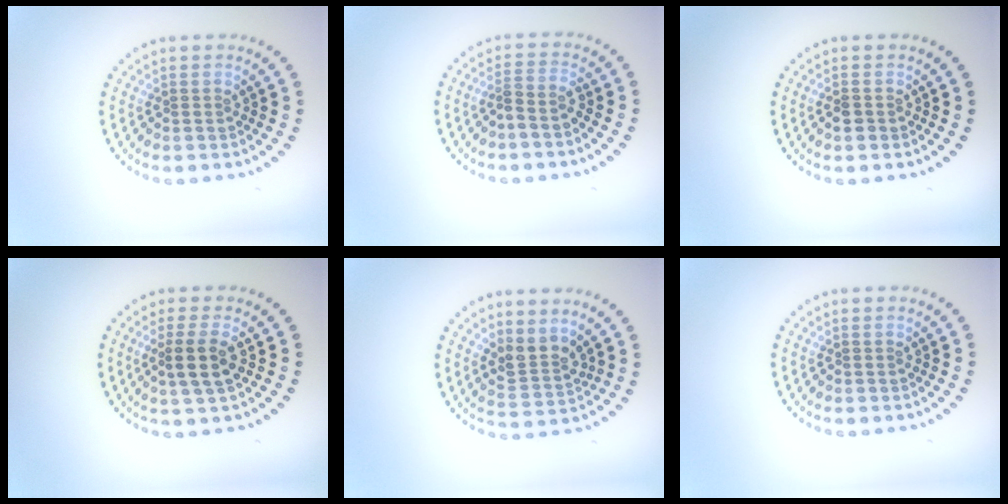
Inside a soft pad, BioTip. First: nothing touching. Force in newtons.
{"total": 2.0, "press": 1.6, "slide": 1.2}
{"total": 1.2, "press": 1.1, "slide": 0.4}
{"total": 2.8, "press": 2.5, "slide": 1.2}
{"total": 2.7, "press": 2.0, "slide": 1.8}
{"total": 0.0}